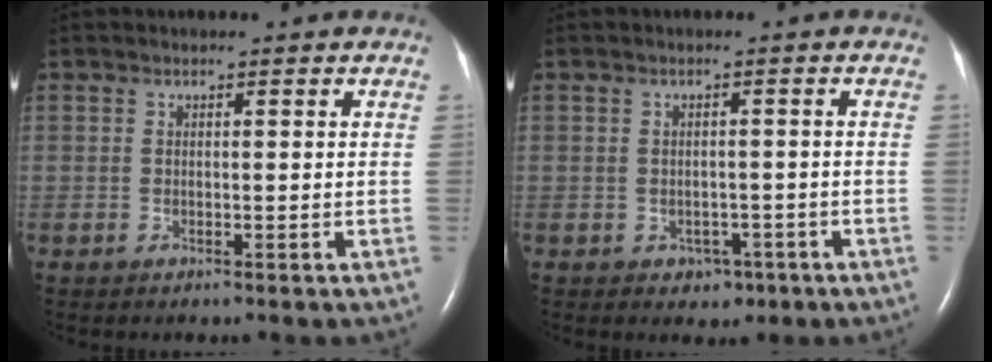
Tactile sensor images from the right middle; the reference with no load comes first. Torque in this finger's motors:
{"motor_torque": [-0.36, 0.09, 0.06, -0.01]}